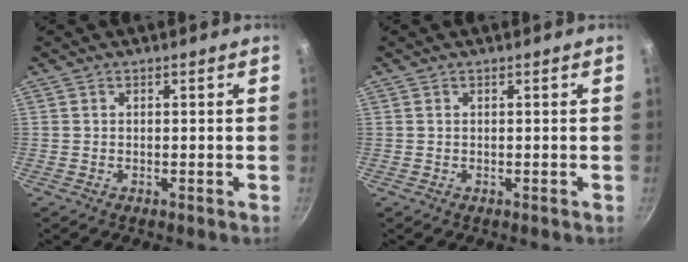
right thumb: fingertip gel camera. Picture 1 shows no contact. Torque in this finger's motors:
{"motor_torque": [-0.43, 0.29, 0.51, -0.06, 0.02]}